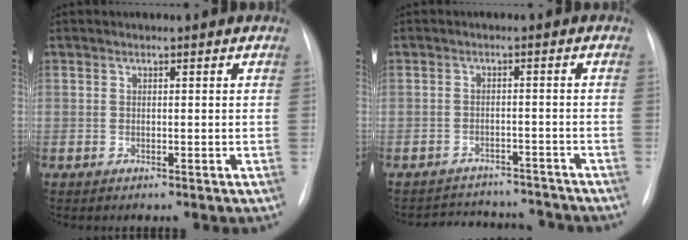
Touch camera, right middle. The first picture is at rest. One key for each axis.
{"total": 10.5, "fx": -10.0, "fy": 2.9, "fz": 1.4, "tx": -0.022, "ty": 0.016, "tz": -0.126}